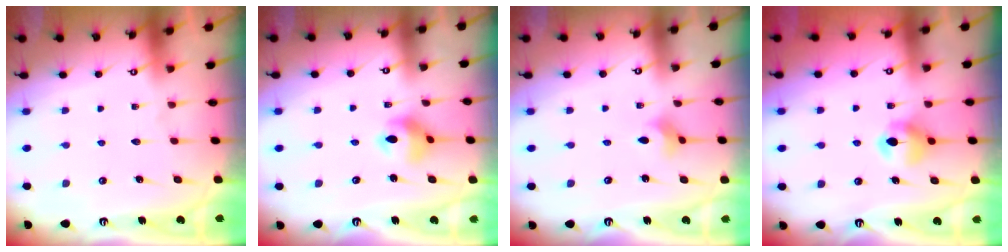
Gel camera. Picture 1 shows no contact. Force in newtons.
{"total": 7.9, "press": 7.9, "slide": 0.6}
{"total": 2.3, "press": 2.3, "slide": 0.5}
{"total": 7.4, "press": 7.3, "slide": 0.6}